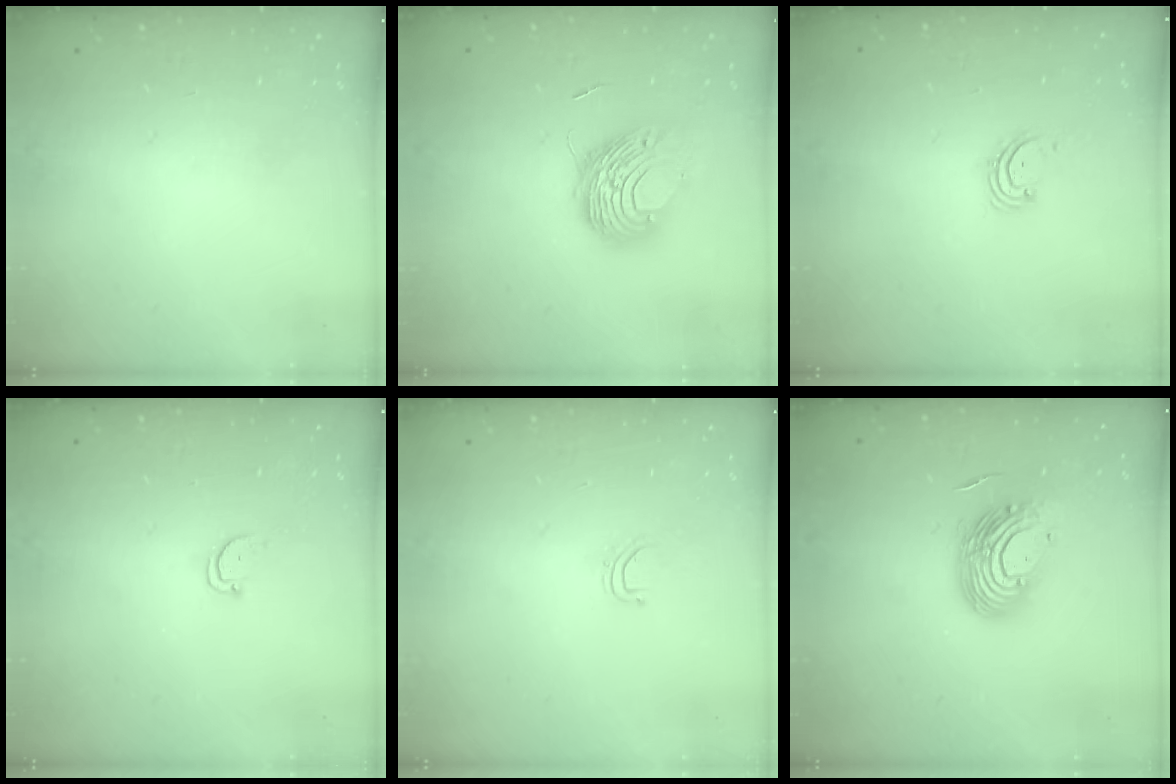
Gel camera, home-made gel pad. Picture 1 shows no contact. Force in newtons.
{"total": 9.8, "press": 9.7, "slide": 1.2}
{"total": 2.1, "press": 2.1, "slide": 0.3}
{"total": 2.0, "press": 2.0, "slide": 0.2}
{"total": 3.8, "press": 3.8, "slide": 0.2}
{"total": 12.8, "press": 12.6, "slide": 2.2}